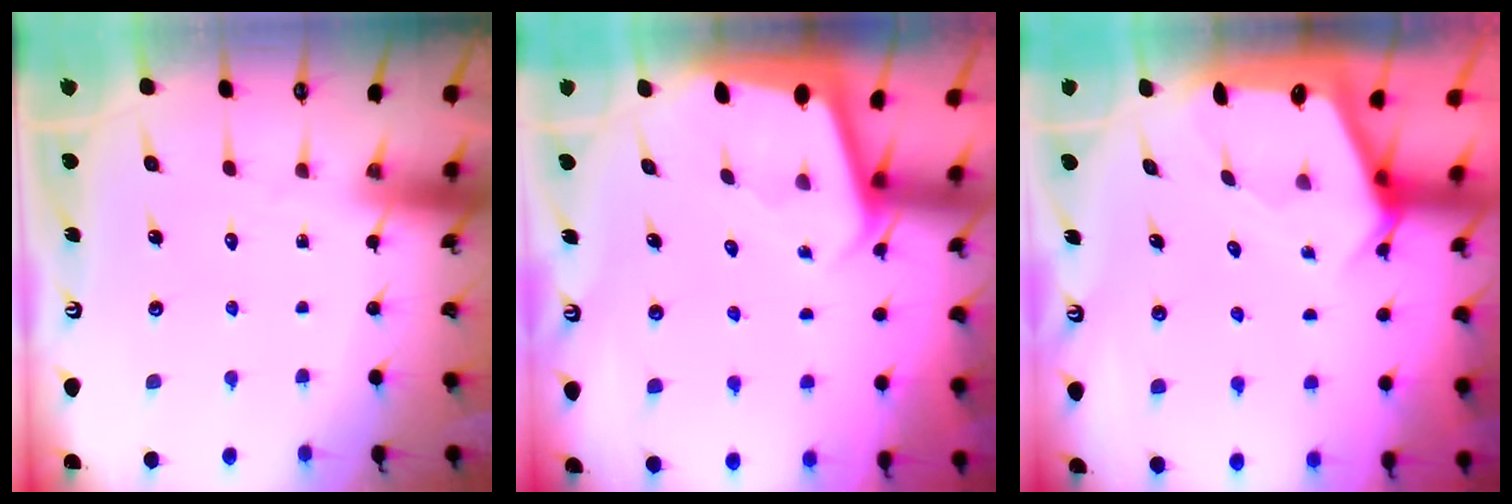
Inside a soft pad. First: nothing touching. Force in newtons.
{"total": 1.8, "press": 1.8, "slide": 0.1}
{"total": 2.9, "press": 2.9, "slide": 0.2}